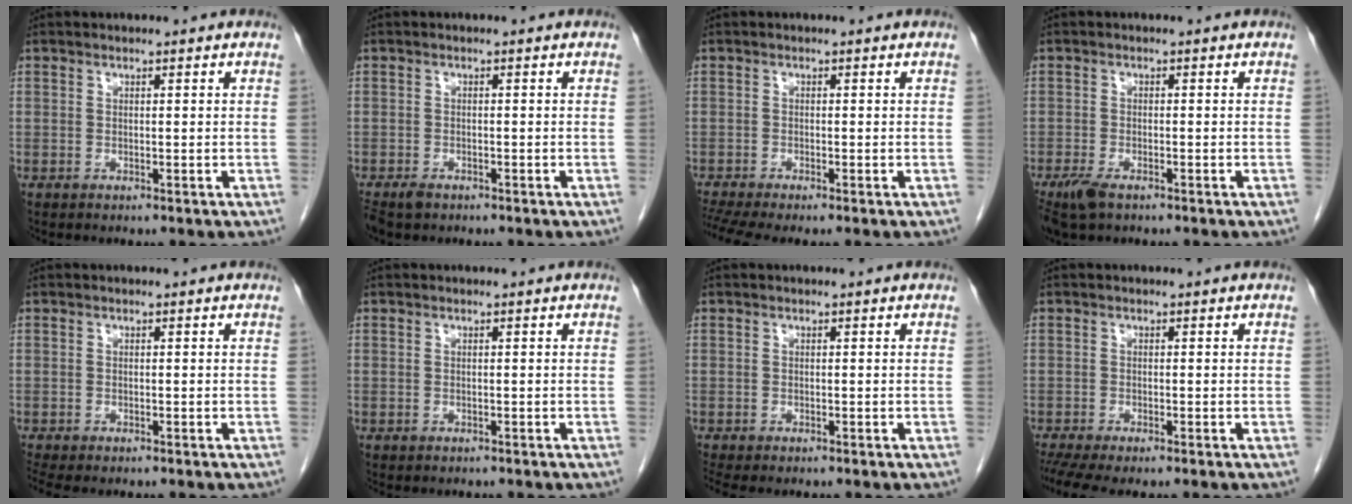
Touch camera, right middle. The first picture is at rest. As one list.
[{"total": 3.4, "force": [-2.5, 1.8, 1.5], "torque": [-0.031, -0.005, -0.040]}, {"total": 4.4, "force": [-3.6, -0.2, 2.5], "torque": [-0.049, -0.008, -0.065]}, {"total": 4.1, "force": [-2.7, 1.5, 2.7], "torque": [-0.059, -0.009, -0.046]}, {"total": 2.4, "force": [-2.0, 0.7, 1.1], "torque": [-0.020, -0.009, -0.031]}, {"total": 0.0}, {"total": 1.6, "force": [-1.4, 0.4, 0.7], "torque": [-0.012, -0.006, -0.020]}, {"total": 4.9, "force": [-3.9, 0.6, 2.9], "torque": [-0.047, -0.011, -0.067]}]